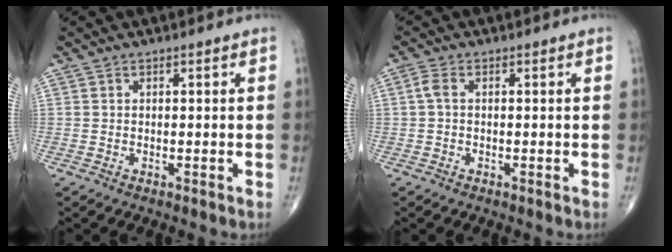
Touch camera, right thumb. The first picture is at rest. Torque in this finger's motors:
{"motor_torque": [-0.51, 0.10, 0.05, -0.02, 0.02]}